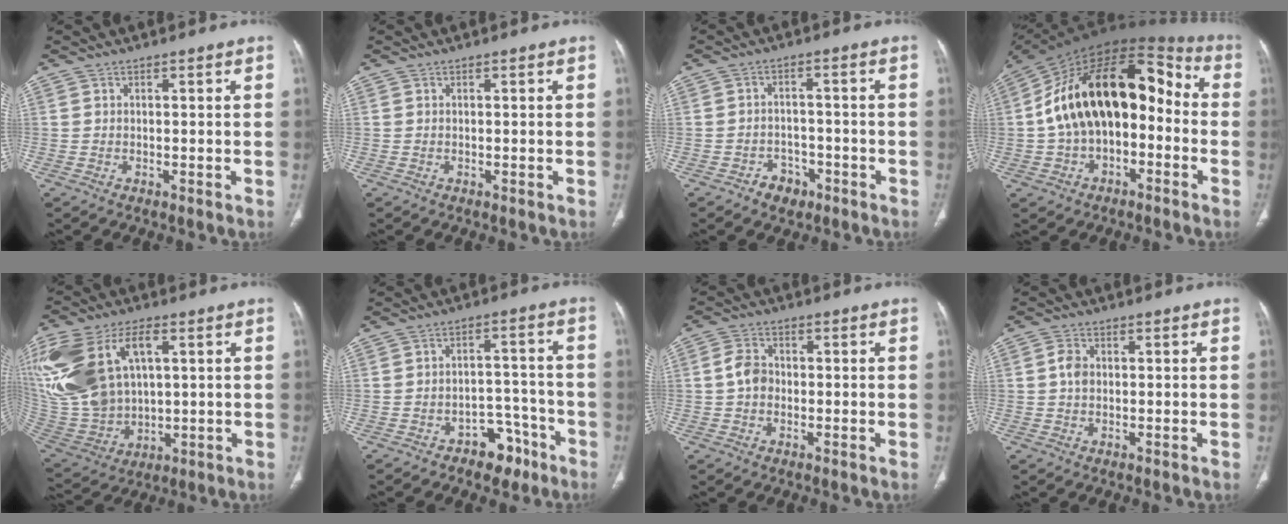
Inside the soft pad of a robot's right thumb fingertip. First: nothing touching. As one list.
[{"total": 0.0}, {"total": 4.3, "force": [-2.6, 3.1, 1.4], "torque": [-0.006, 0.025, -0.035]}, {"total": 23.8, "force": [-1.2, 14.4, 18.9], "torque": [-0.294, 0.063, -0.025]}, {"total": 26.8, "force": [7.5, 16.7, 19.6], "torque": [-0.456, 0.014, 0.161]}, {"total": 7.2, "force": [-4.7, 4.5, 3.1], "torque": [-0.009, 0.051, -0.065]}, {"total": 4.5, "force": [-0.3, 3.5, 2.8], "torque": [-0.047, 0.012, -0.013]}, {"total": 2.9, "force": [0.3, 2.1, 2.0], "torque": [-0.036, 0.004, 0.002]}]